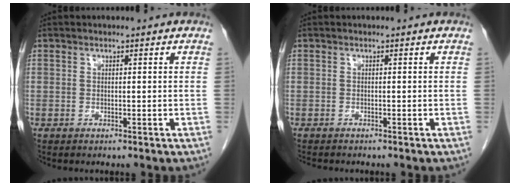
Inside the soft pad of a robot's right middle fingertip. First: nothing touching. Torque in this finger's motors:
{"motor_torque": [0.25, -0.15, -0.02, 0.01]}